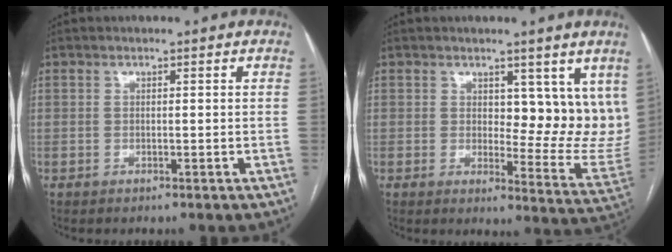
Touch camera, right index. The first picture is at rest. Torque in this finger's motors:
{"motor_torque": [0.24, 0.26, 0.16, 0.02]}